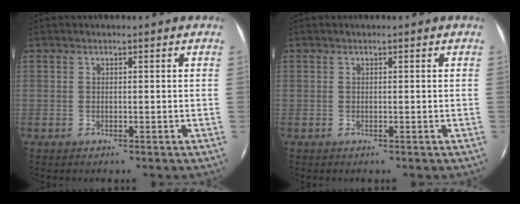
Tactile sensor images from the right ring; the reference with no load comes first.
{"total": 0.0}